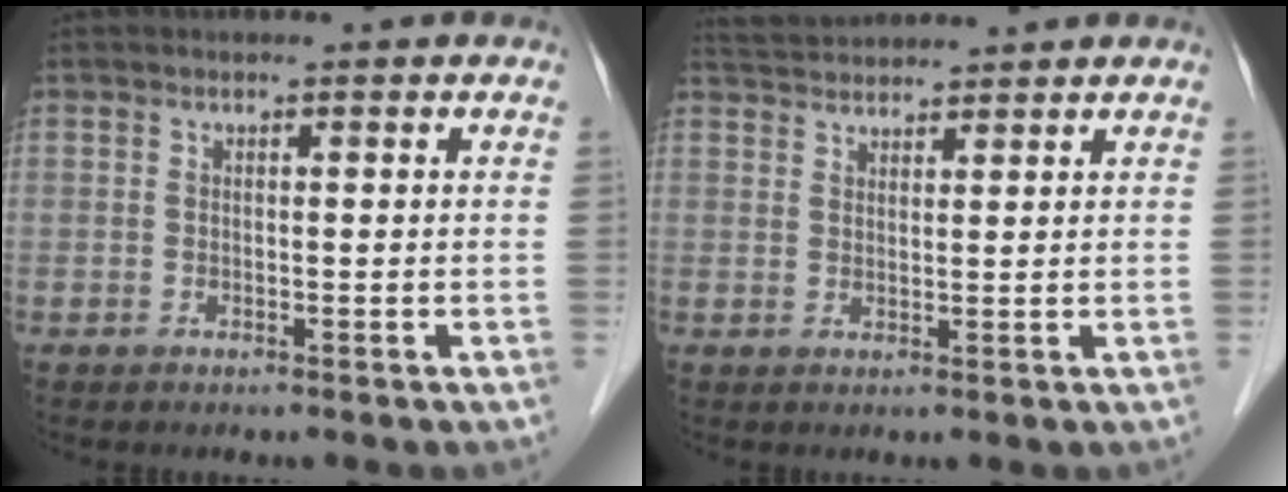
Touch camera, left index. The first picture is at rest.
{"total": 5.5, "force": [5.4, 0.5, 0.9], "torque": [-0.022, 0.038, 0.094]}